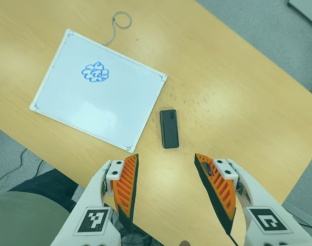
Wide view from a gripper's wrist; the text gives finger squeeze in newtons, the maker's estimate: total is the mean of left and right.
{"total": 0.0}